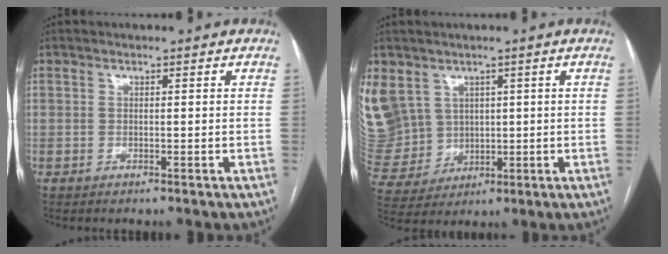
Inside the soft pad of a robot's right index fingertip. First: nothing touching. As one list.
[{"total": 18.8, "force": [5.4, 16.6, 6.8], "torque": [-0.237, 0.054, 0.132]}]